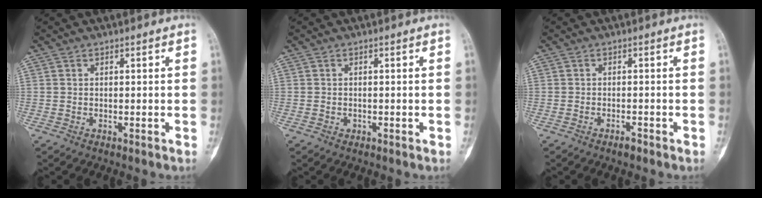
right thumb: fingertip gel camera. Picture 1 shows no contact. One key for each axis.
{"total": 0.6, "fx": -0.2, "fy": 0.5, "fz": 0.1, "tx": 0.003, "ty": 0.006, "tz": -0.003}
{"total": 1.2, "fx": -0.9, "fy": 0.4, "fz": 0.6, "tx": -0.010, "ty": 0.005, "tz": -0.016}